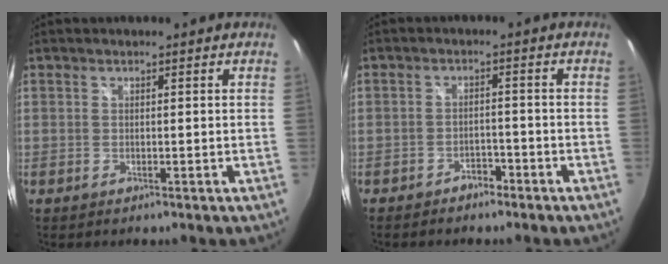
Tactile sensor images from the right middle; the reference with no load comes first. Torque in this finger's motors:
{"motor_torque": [0.88, -1.26, 0.01, 0.01]}